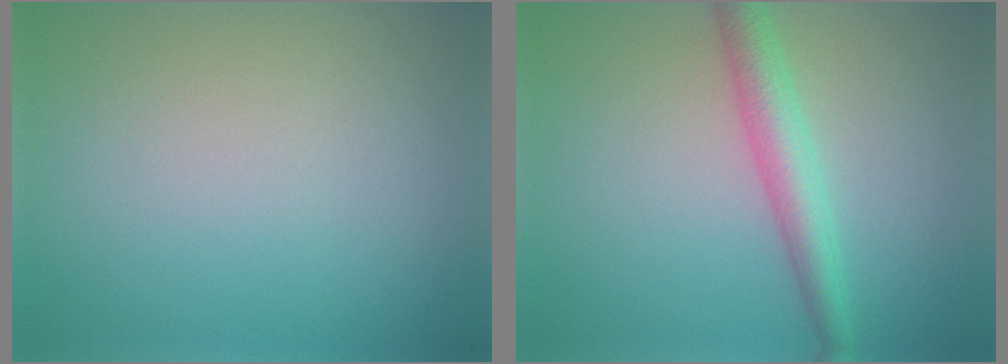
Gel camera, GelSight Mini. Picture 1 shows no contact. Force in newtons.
{"total": 3.8, "press": 3.8, "slide": 0.1}